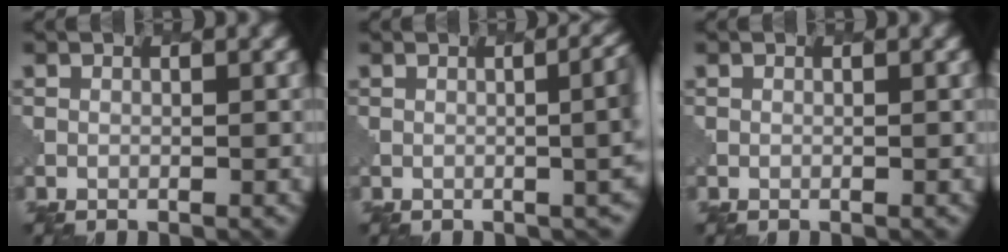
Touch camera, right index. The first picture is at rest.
{"total": 6.6, "force": [0.0, 3.2, 5.8], "torque": [-0.021, 0.009, 0.004]}
{"total": 0.0}